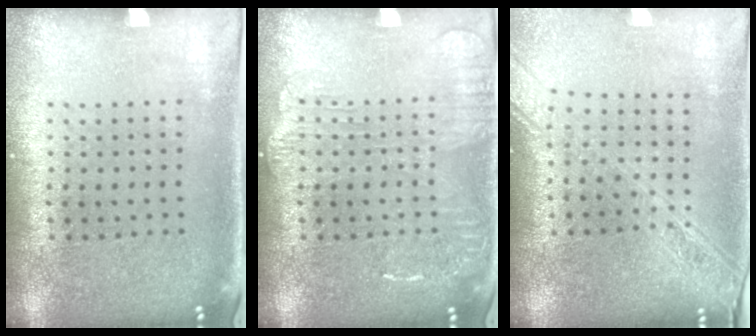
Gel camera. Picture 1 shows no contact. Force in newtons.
{"total": 2.2, "press": 2.2, "slide": 0.3}
{"total": 2.2, "press": 1.9, "slide": 1.2}